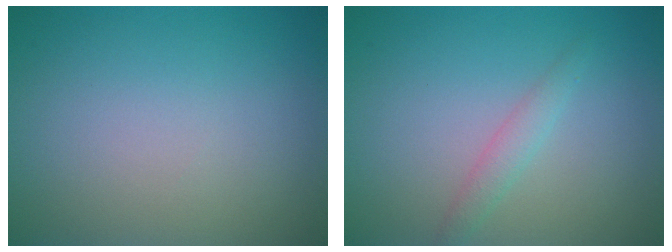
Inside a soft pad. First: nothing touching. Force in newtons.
{"total": 1.4, "press": 1.4, "slide": 0.1}